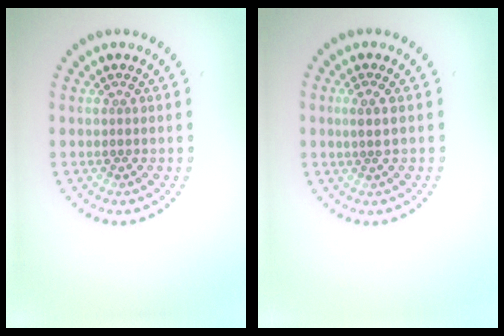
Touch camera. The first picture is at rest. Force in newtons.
{"total": 1.5, "press": 1.3, "slide": 0.8}